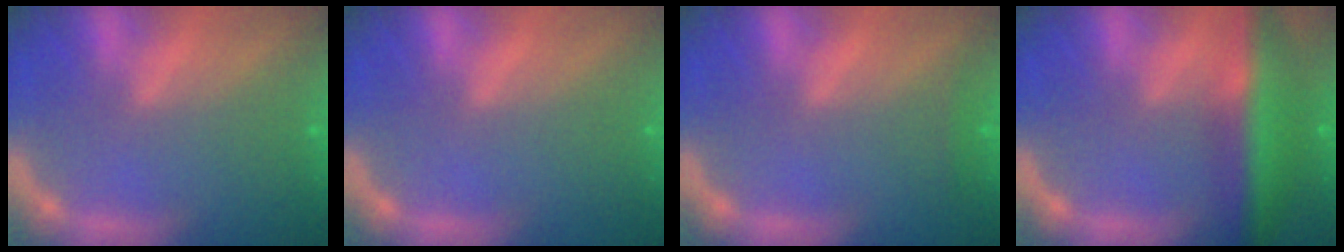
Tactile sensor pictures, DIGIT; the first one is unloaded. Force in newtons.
{"total": 0.0}
{"total": 0.9}
{"total": 8.0}